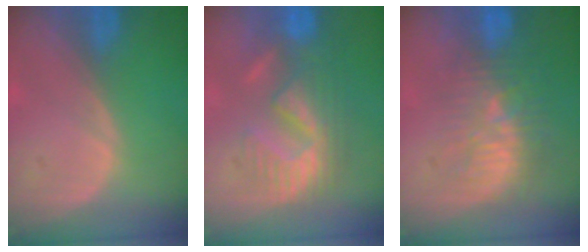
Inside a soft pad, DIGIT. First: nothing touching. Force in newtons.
{"total": 8.7, "press": 8.6, "slide": 1.5}
{"total": 9.5, "press": 9.1, "slide": 2.8}